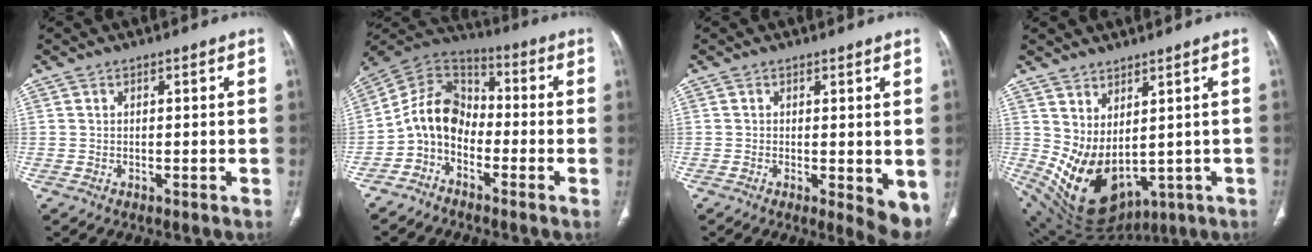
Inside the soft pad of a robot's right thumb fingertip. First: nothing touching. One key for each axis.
{"total": 10.4, "fx": -3.6, "fy": 7.7, "fz": 5.9, "tx": -0.095, "ty": 0.065, "tz": -0.085}
{"total": 5.7, "fx": -0.5, "fy": 2.0, "fz": 5.3, "tx": -0.066, "ty": -0.015, "tz": -0.007}
{"total": 13.5, "fx": 0.7, "fy": 8.0, "fz": 10.8, "tx": -0.183, "ty": -0.029, "tz": 0.054}